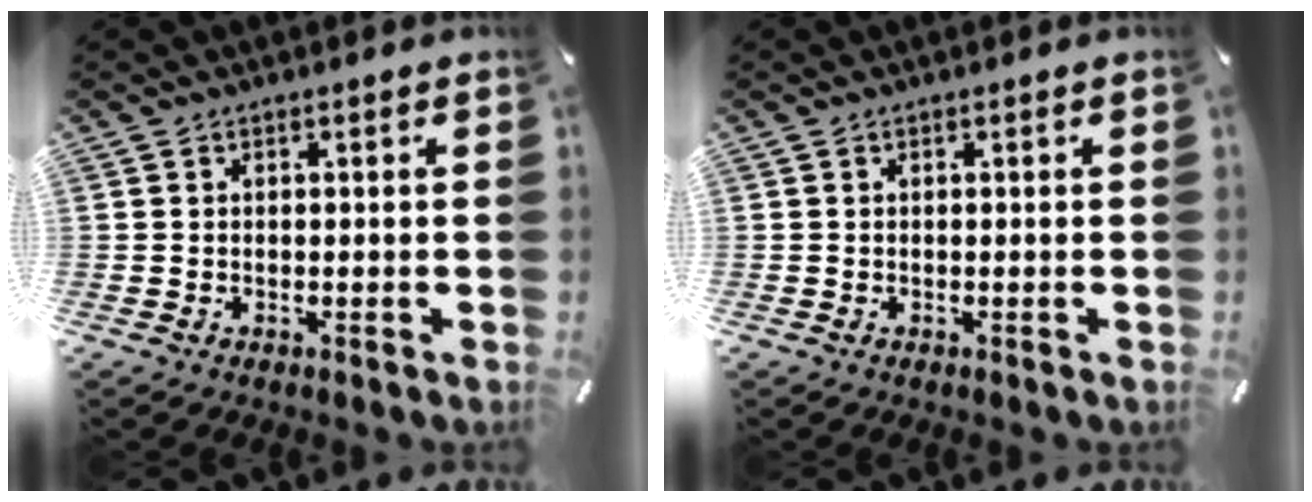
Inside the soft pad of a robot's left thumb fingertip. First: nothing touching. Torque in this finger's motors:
{"motor_torque": [0.12, 0.11, -0.09, 0.08, 0.00]}